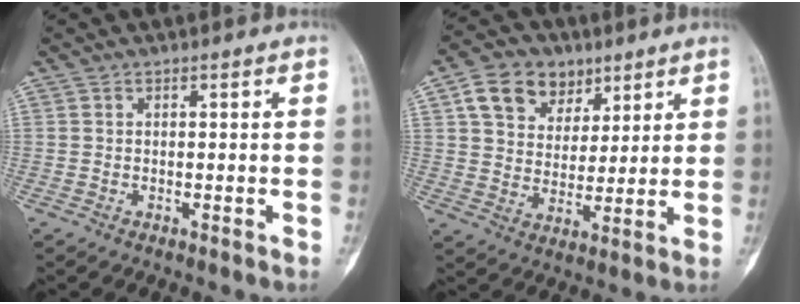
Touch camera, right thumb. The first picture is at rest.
{"total": 12.0, "force": [6.0, 8.9, 5.4], "torque": [-0.063, -0.015, 0.106]}